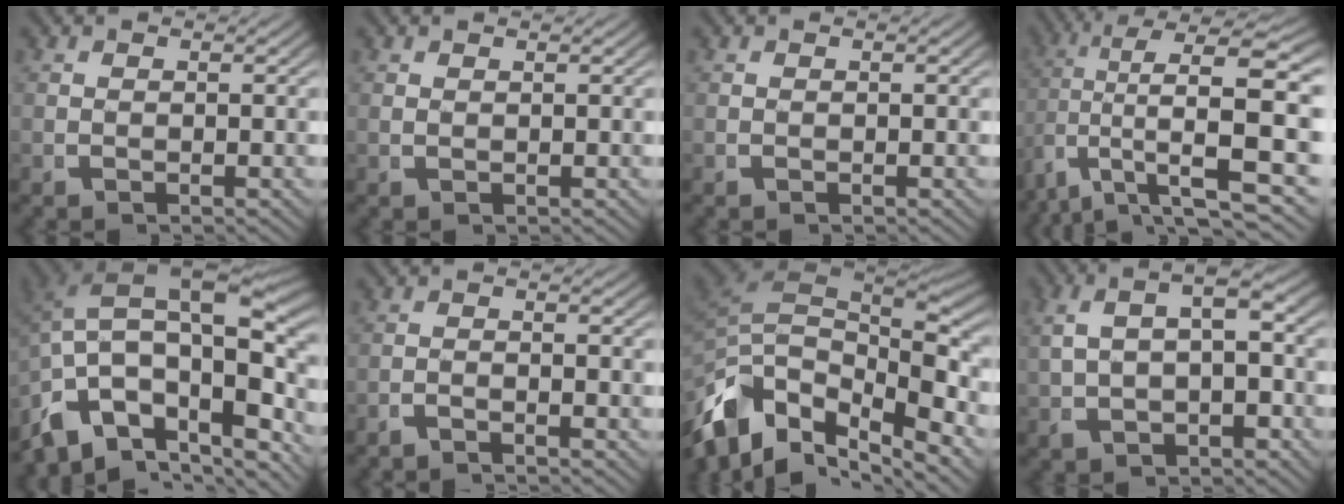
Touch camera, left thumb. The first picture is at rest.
{"total": 0.5, "force": [0.5, -0.1, 0.0], "torque": [-0.006, -0.004, 0.015]}
{"total": 0.0}
{"total": 10.9, "force": [1.5, 5.3, 9.4], "torque": [-0.160, -0.012, 0.039]}
{"total": 17.8, "force": [-1.2, 12.0, 13.1], "torque": [-0.262, -0.045, -0.006]}
{"total": 1.8, "force": [-1.7, 0.2, 0.5], "torque": [-0.006, 0.002, -0.036]}
{"total": 15.9, "force": [-2.2, 10.1, 12.2], "torque": [-0.241, -0.040, -0.016]}
{"total": 6.7, "force": [0.9, 4.1, 5.3], "torque": [-0.082, 0.016, 0.014]}